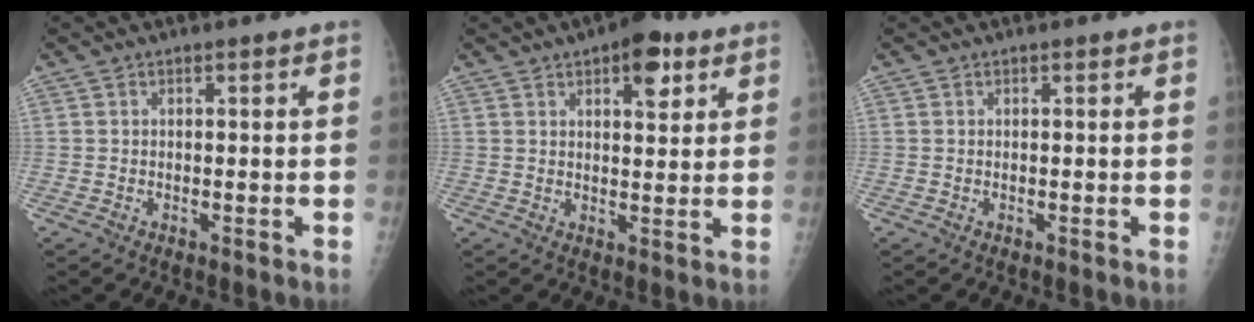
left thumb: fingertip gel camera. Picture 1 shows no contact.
{"total": 7.3, "force": [3.8, 3.3, 5.2], "torque": [-0.048, -0.014, 0.047]}
{"total": 0.0}